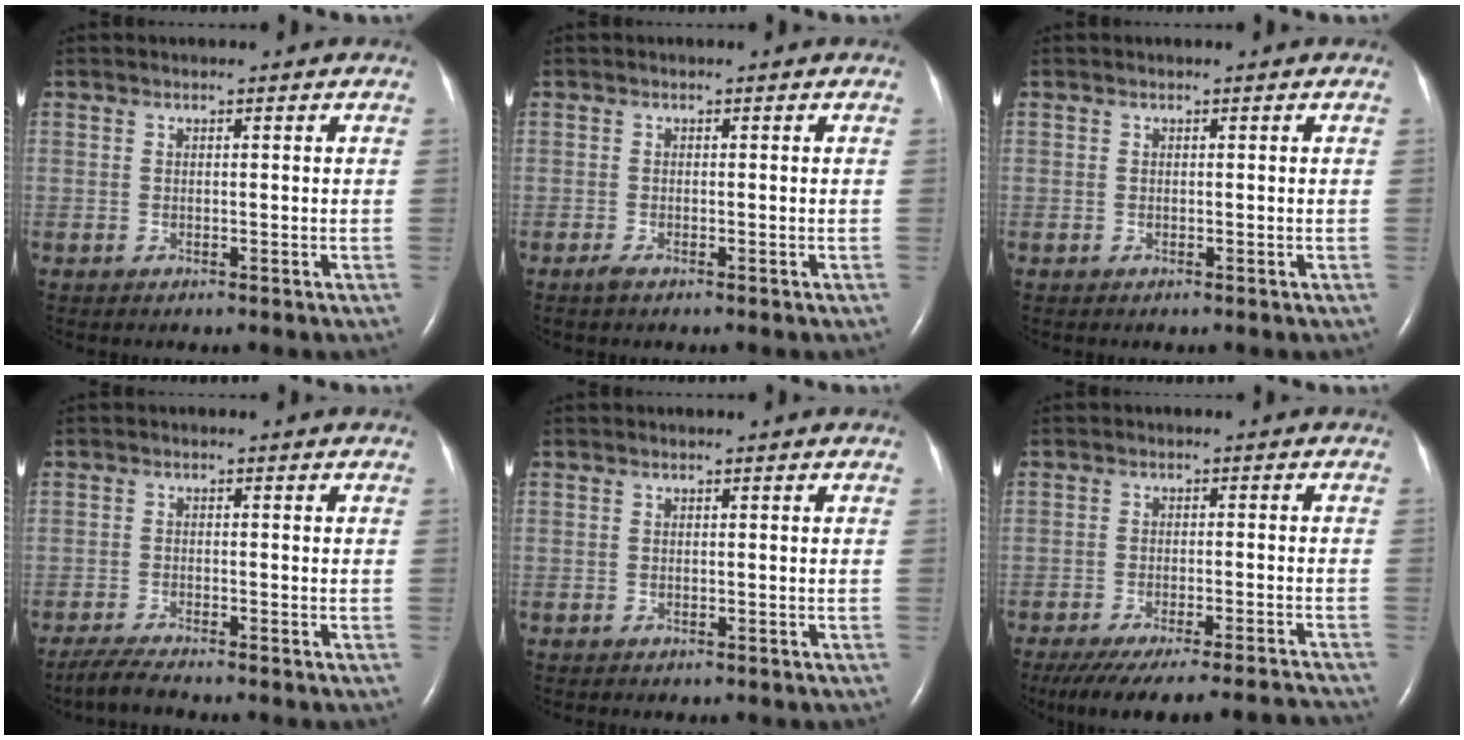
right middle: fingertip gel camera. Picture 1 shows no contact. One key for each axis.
{"total": 0.9, "fx": -0.6, "fy": 0.1, "fz": 0.6, "tx": -0.020, "ty": -0.003, "tz": -0.013}
{"total": 0.0}
{"total": 3.4, "fx": -3.0, "fy": -0.2, "fz": 1.5, "tx": -0.040, "ty": -0.015, "tz": -0.059}
{"total": 0.0}
{"total": 19.0, "fx": -17.6, "fy": 0.9, "fz": 7.1, "tx": -0.101, "ty": -0.028, "tz": -0.236}